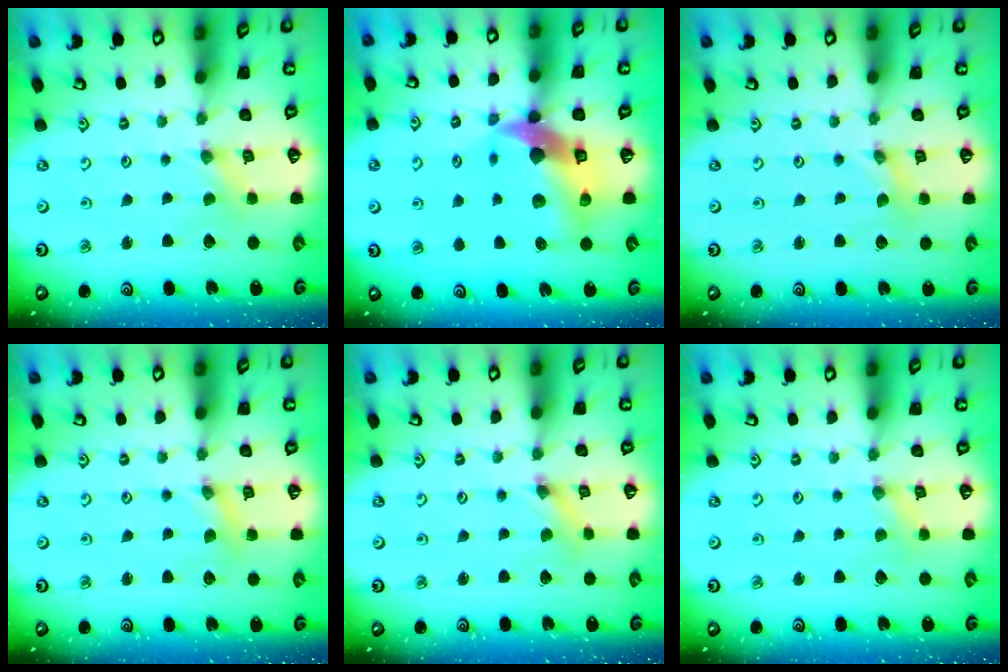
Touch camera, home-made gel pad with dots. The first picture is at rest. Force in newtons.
{"total": 14.1, "press": 14.0, "slide": 2.1}
{"total": 0.7, "press": 0.6, "slide": 0.1}
{"total": 2.5, "press": 2.4, "slide": 0.3}
{"total": 1.6, "press": 1.6, "slide": 0.3}
{"total": 1.0, "press": 1.0, "slide": 0.1}